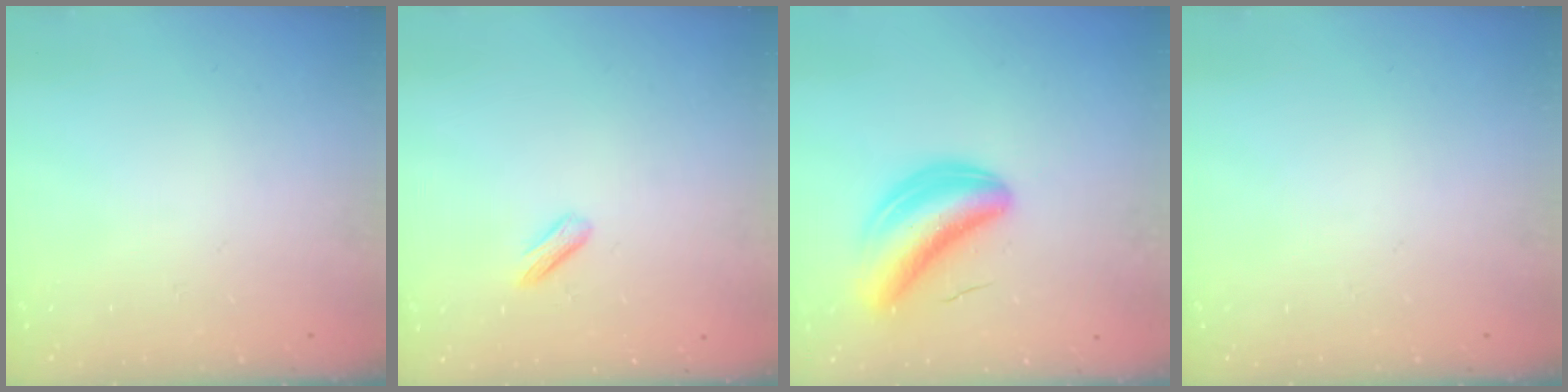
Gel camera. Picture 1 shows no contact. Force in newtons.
{"total": 2.8, "press": 2.7, "slide": 0.9}
{"total": 7.9, "press": 7.5, "slide": 2.5}
{"total": 0.0}